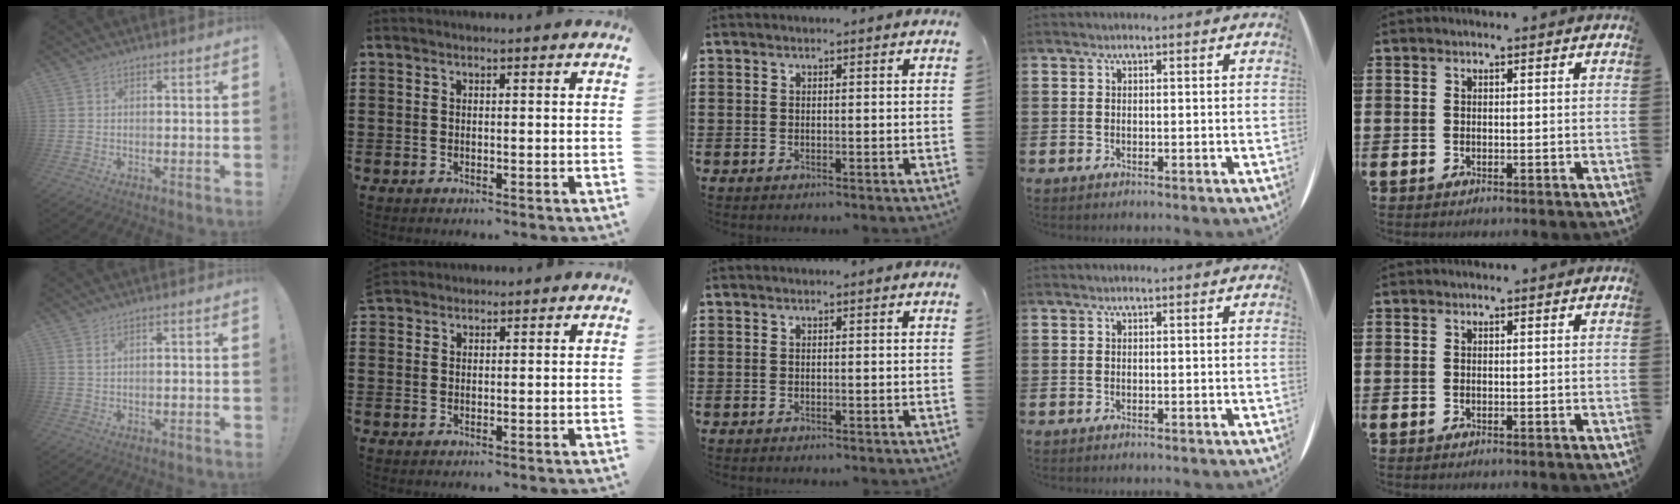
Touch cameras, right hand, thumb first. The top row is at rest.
{"thumb": {"total": 1.3, "force": [0.6, 0.0, 1.2], "torque": [-0.023, 0.000, 0.010]}, "index": {"total": 1.5, "force": [1.5, 0.4, -0.3], "torque": [0.002, 0.001, 0.031]}}